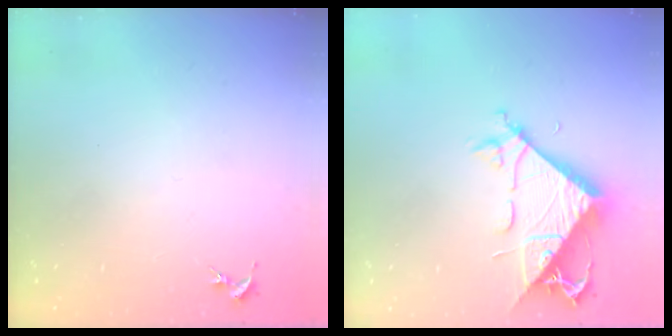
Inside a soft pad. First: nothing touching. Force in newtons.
{"total": 8.2, "press": 8.2, "slide": 0.7}